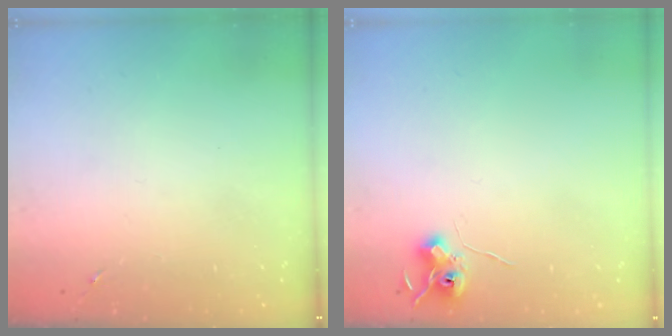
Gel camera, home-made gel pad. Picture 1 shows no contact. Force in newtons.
{"total": 6.9, "press": 6.9, "slide": 0.6}